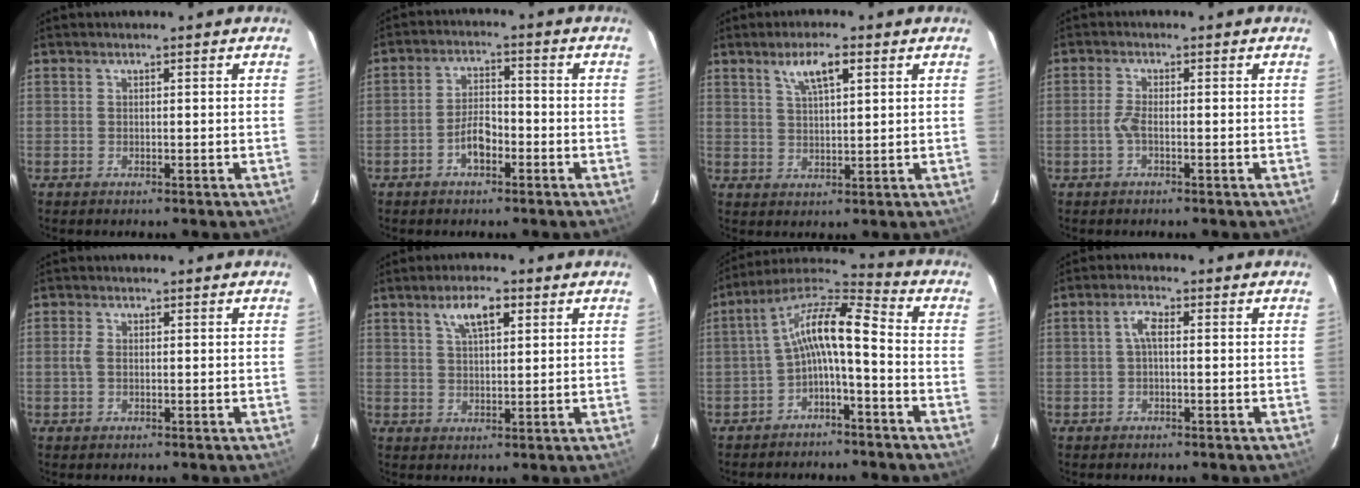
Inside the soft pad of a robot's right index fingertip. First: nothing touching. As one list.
[{"total": 4.8, "force": [-2.5, 2.3, 3.5], "torque": [-0.070, 0.013, -0.041]}, {"total": 5.6, "force": [2.9, 1.4, 4.5], "torque": [-0.083, 0.006, 0.054]}, {"total": 2.1, "force": [-0.7, 0.5, 1.9], "torque": [-0.043, 0.003, -0.016]}, {"total": 1.8, "force": [-0.1, 1.0, 1.5], "torque": [-0.031, 0.004, -0.002]}, {"total": 5.7, "force": [2.8, 2.1, 4.5], "torque": [-0.079, 0.012, 0.052]}, {"total": 10.3, "force": [-2.5, 2.7, 9.7], "torque": [-0.200, 0.024, -0.051]}, {"total": 2.3, "force": [0.3, 0.8, 2.1], "torque": [-0.044, 0.008, 0.004]}]